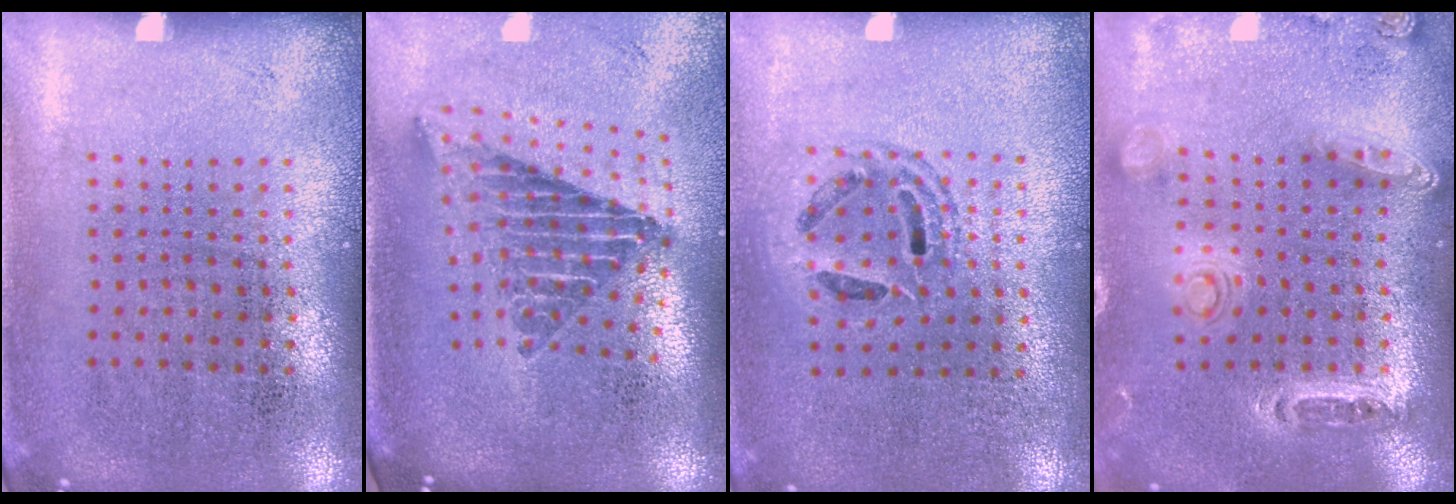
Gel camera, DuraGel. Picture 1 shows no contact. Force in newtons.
{"total": 2.4, "press": 1.7, "slide": 1.7}
{"total": 1.3, "press": 1.1, "slide": 0.6}
{"total": 1.4, "press": 1.4, "slide": 0.2}